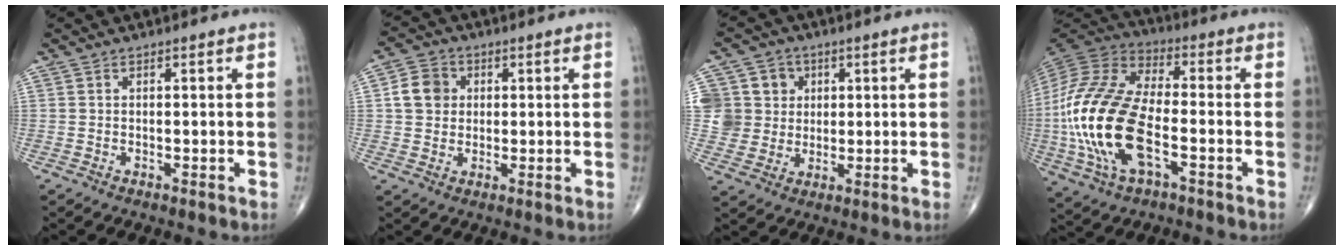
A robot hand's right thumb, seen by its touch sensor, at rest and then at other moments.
{"total": 6.4, "force": [1.1, 5.5, 3.0], "torque": [-0.038, 0.005, 0.012]}
{"total": 10.0, "force": [2.2, 9.5, 2.3], "torque": [-0.011, 0.008, 0.042]}
{"total": 23.0, "force": [-5.1, 11.0, 19.6], "torque": [-0.437, 0.009, -0.094]}